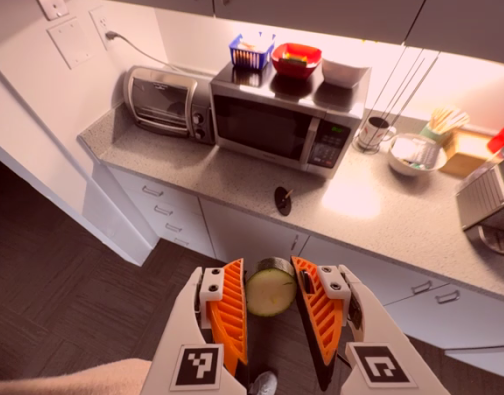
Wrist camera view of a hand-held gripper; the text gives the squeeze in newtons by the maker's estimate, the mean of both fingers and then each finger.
{"total": 9.9, "left": 10.2, "right": 9.6}